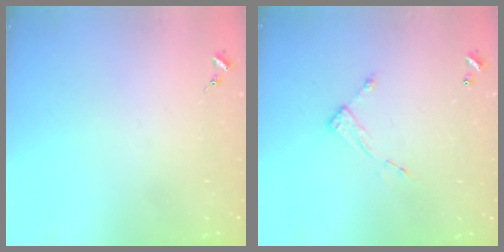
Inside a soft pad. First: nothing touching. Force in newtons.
{"total": 4.7, "press": 4.6, "slide": 0.4}